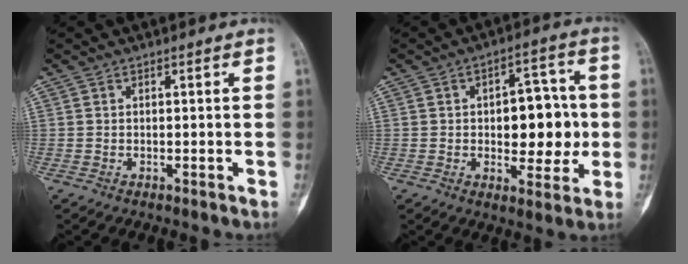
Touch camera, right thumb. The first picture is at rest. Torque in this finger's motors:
{"motor_torque": [-0.25, 1.35, 0.08, -0.03, 0.04]}